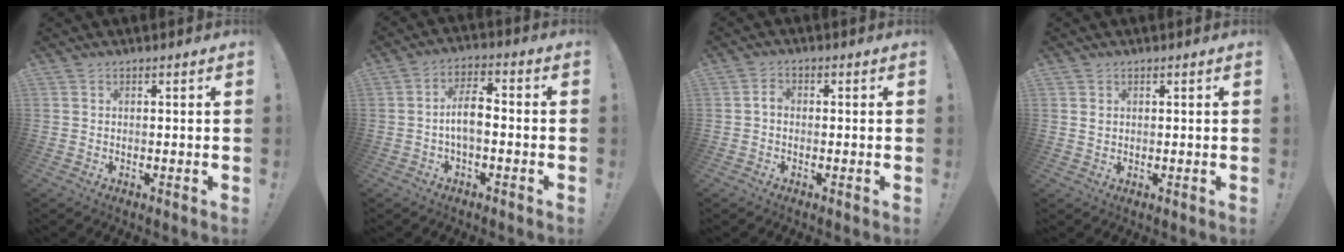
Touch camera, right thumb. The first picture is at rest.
{"total": 8.0, "force": [-1.3, 3.6, 7.0], "torque": [-0.131, 0.008, -0.025]}
{"total": 2.0, "force": [-0.7, 1.3, 1.5], "torque": [-0.026, 0.010, -0.013]}
{"total": 1.1, "force": [0.6, 0.9, 0.2], "torque": [0.004, 0.000, 0.010]}